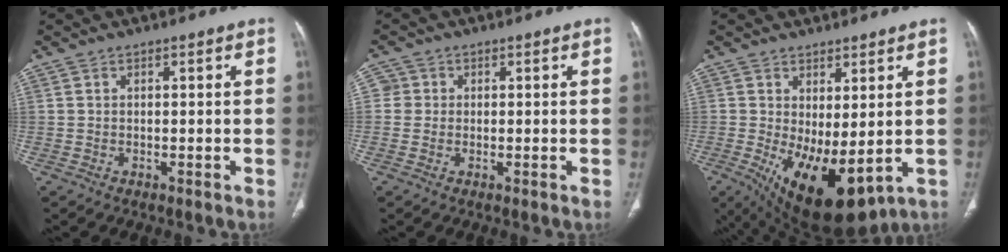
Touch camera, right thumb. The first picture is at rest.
{"total": 2.4, "force": [0.2, 2.3, 0.2], "torque": [0.013, 0.006, 0.000]}
{"total": 13.5, "force": [-1.6, 6.0, 12.0], "torque": [-0.193, -0.022, 0.002]}